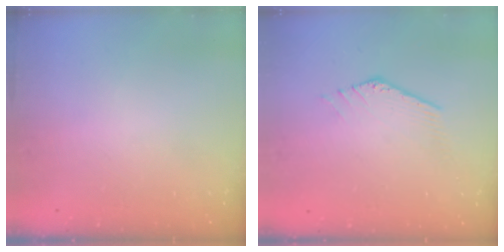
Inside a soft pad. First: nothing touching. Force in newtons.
{"total": 0.0}